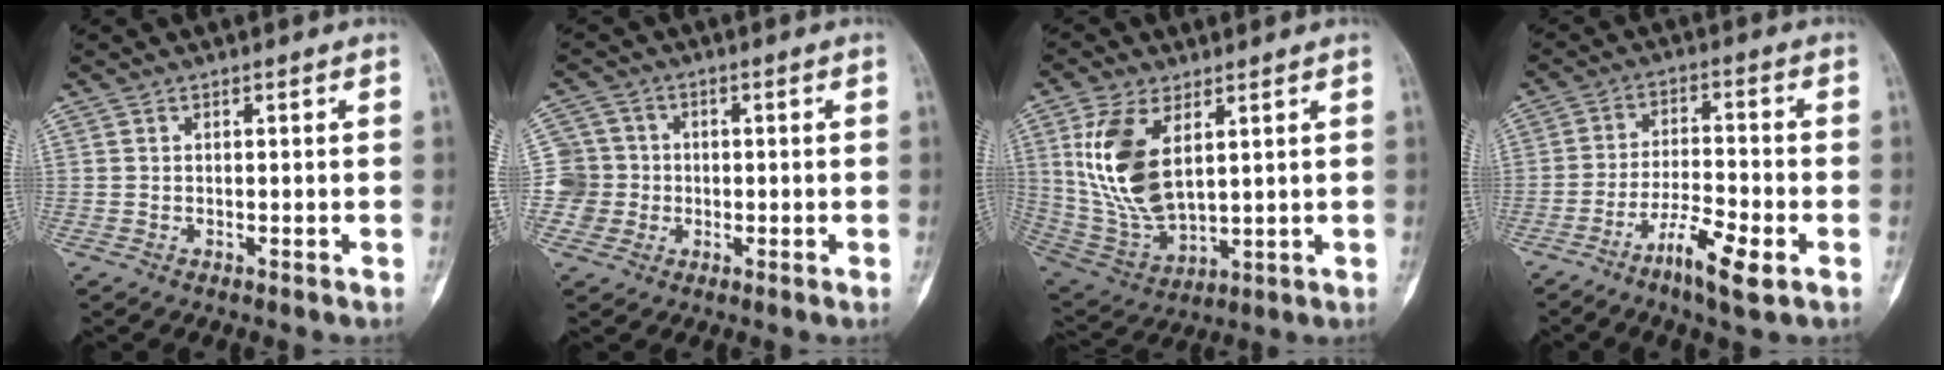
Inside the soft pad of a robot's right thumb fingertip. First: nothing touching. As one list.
[{"total": 6.2, "force": [-0.7, 6.2, 0.1], "torque": [0.026, 0.014, -0.021]}, {"total": 15.0, "force": [4.6, 7.8, 12.0], "torque": [-0.239, -0.021, 0.108]}, {"total": 8.7, "force": [-4.7, 1.6, 7.2], "torque": [-0.142, 0.020, -0.085]}]